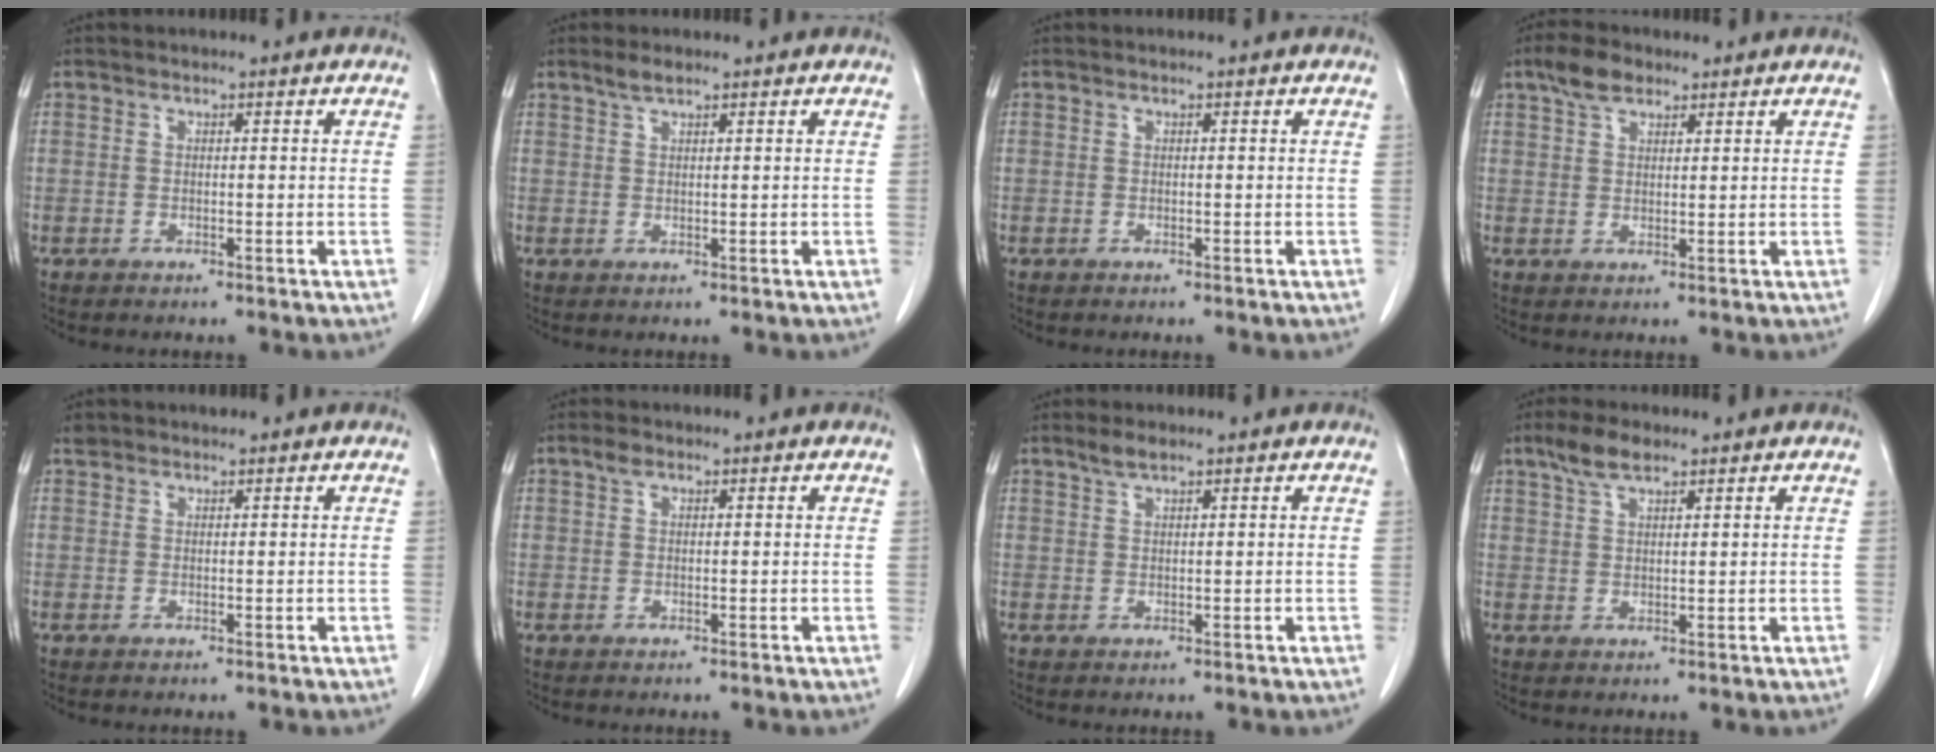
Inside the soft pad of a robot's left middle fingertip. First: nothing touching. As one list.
[{"total": 1.7, "force": [1.4, 0.2, 0.9], "torque": [-0.023, 0.003, 0.030]}, {"total": 0.0}, {"total": 4.2, "force": [3.0, 2.0, 2.3], "torque": [-0.052, 0.012, 0.057]}, {"total": 1.2, "force": [1.1, 0.5, 0.0], "torque": [-0.003, 0.009, 0.020]}, {"total": 1.2, "force": [0.8, 0.5, 0.7], "torque": [-0.016, 0.009, 0.014]}, {"total": 1.9, "force": [1.5, 0.3, 1.0], "torque": [-0.026, 0.003, 0.032]}, {"total": 4.3, "force": [3.1, 1.1, 2.7], "torque": [-0.063, 0.009, 0.062]}]